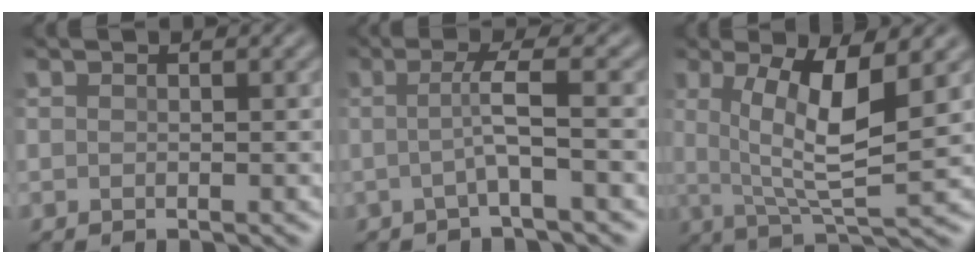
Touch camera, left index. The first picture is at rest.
{"total": 3.0, "force": [-0.6, 0.4, 2.9], "torque": [-0.058, -0.002, -0.020]}
{"total": 7.0, "force": [1.2, 1.7, 6.7], "torque": [-0.125, -0.012, 0.023]}